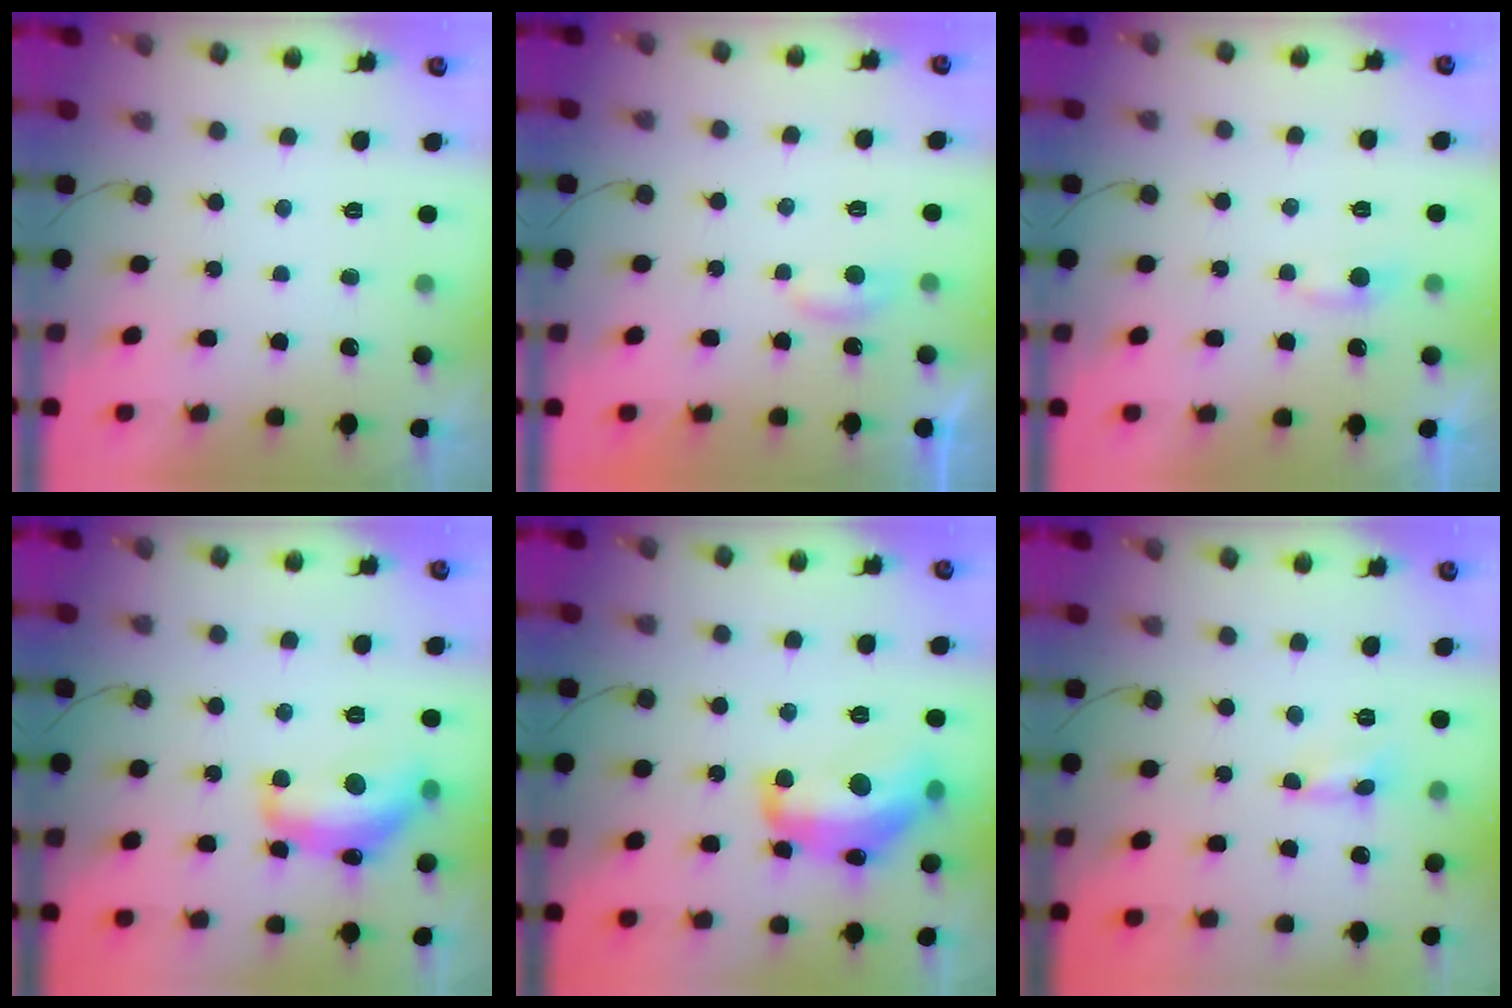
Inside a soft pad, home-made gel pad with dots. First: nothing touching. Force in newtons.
{"total": 3.5, "press": 3.4, "slide": 0.3}
{"total": 3.6, "press": 3.6, "slide": 0.4}
{"total": 15.2, "press": 15.1, "slide": 1.0}
{"total": 18.4, "press": 18.4, "slide": 1.0}
{"total": 0.0}